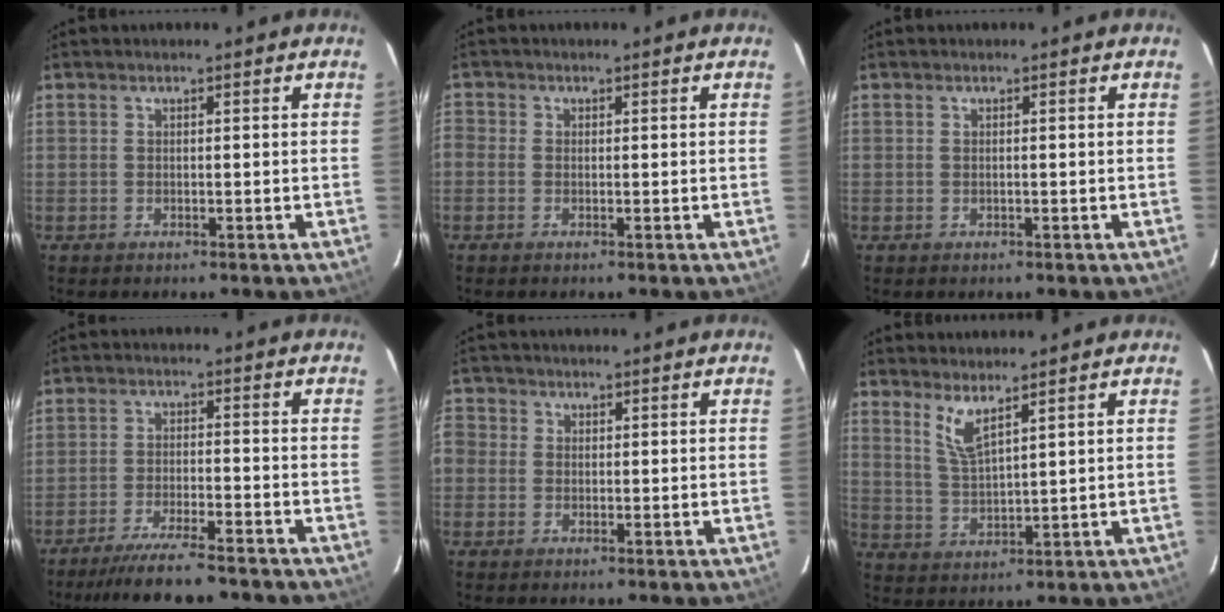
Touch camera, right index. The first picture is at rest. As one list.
[{"total": 1.1, "force": [-0.4, 0.7, 0.7], "torque": [-0.021, 0.001, -0.015]}, {"total": 0.0}, {"total": 11.9, "force": [-10.4, 1.6, 5.5], "torque": [-0.122, -0.021, -0.165]}, {"total": 3.6, "force": [-0.7, 3.4, 1.0], "torque": [-0.022, 0.004, -0.024]}, {"total": 4.9, "force": [3.5, 0.6, 3.3], "torque": [-0.070, -0.007, 0.074]}]